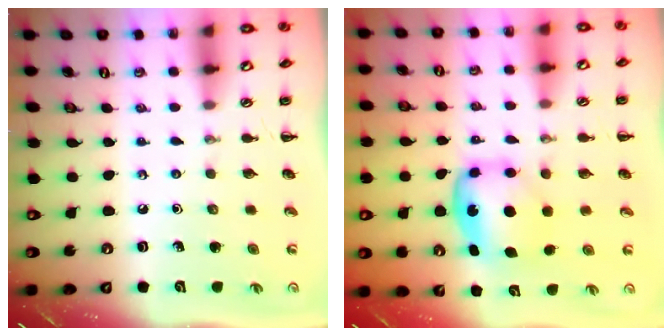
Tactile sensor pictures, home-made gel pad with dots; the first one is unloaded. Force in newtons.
{"total": 6.4, "press": 6.1, "slide": 1.8}